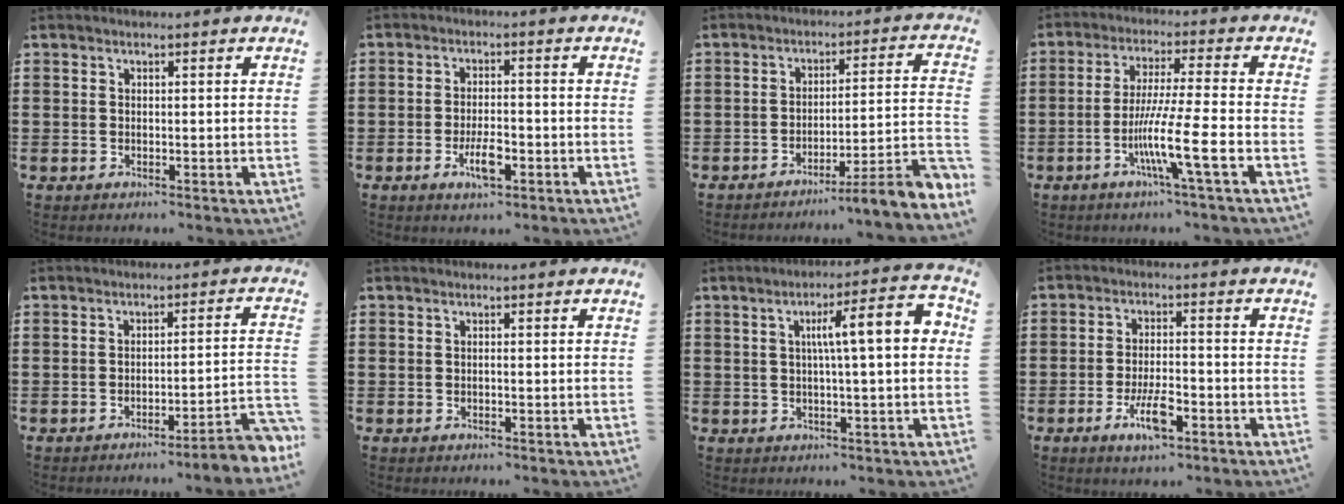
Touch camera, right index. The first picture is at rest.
{"total": 5.0, "force": [-2.0, 1.6, 4.3], "torque": [-0.093, -0.003, -0.041]}
{"total": 5.6, "force": [-3.4, -0.5, 4.4], "torque": [-0.074, -0.029, -0.068]}
{"total": 10.5, "force": [-3.9, 0.1, 9.8], "torque": [-0.189, -0.014, -0.077]}
{"total": 3.7, "force": [-3.1, -0.5, 2.0], "torque": [-0.036, -0.020, -0.063]}
{"total": 0.0}
{"total": 9.0, "force": [1.4, 1.2, 8.8], "torque": [-0.149, 0.001, 0.013]}
{"total": 6.6, "force": [-3.1, 2.0, 5.5], "torque": [-0.115, -0.004, -0.058]}